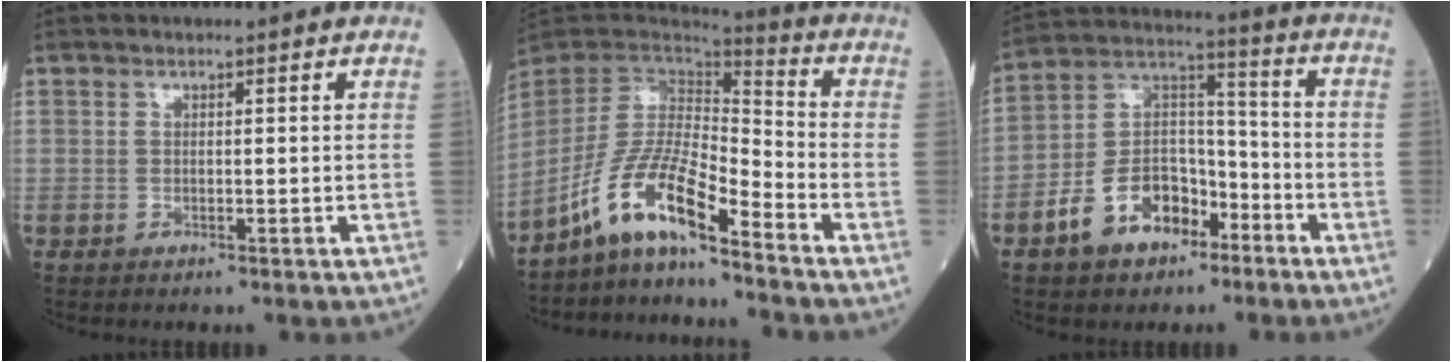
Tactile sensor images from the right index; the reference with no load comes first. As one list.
[{"total": 11.3, "force": [-8.1, 1.7, 7.8], "torque": [-0.162, 0.010, -0.153]}, {"total": 11.9, "force": [-6.4, 7.1, 7.1], "torque": [-0.148, 0.027, -0.111]}]